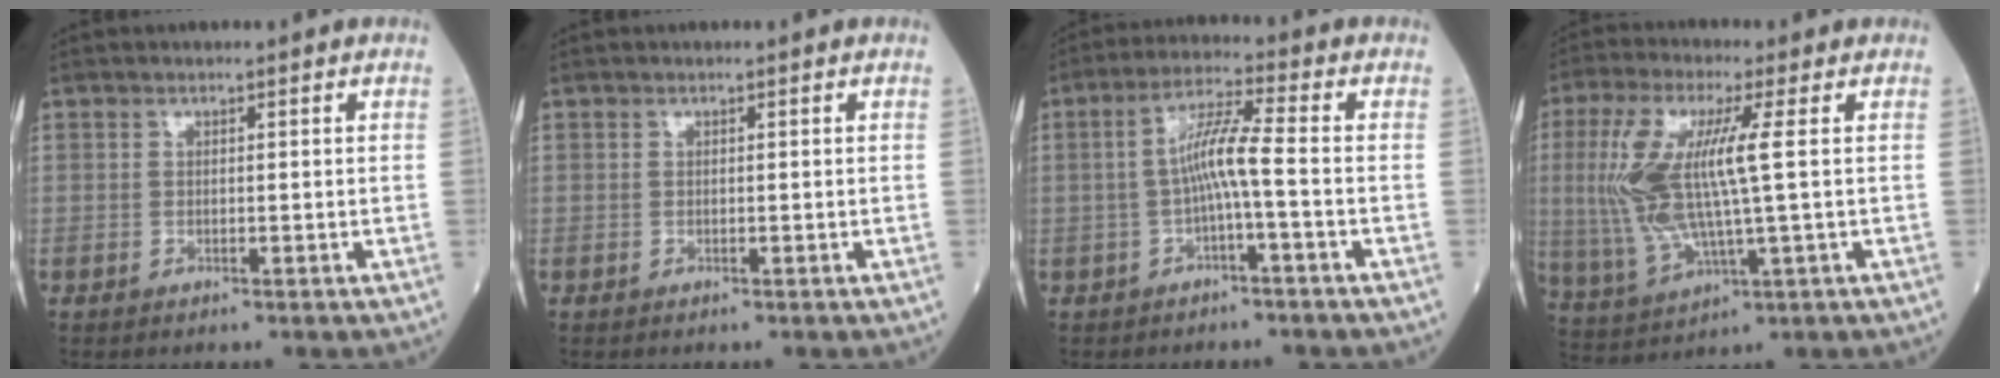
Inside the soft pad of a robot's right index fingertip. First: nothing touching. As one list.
[{"total": 0.0}, {"total": 5.9, "force": [-1.0, -0.2, 5.8], "torque": [-0.112, 0.018, -0.018]}, {"total": 12.8, "force": [1.5, 1.9, 12.5], "torque": [-0.290, 0.008, 0.029]}]